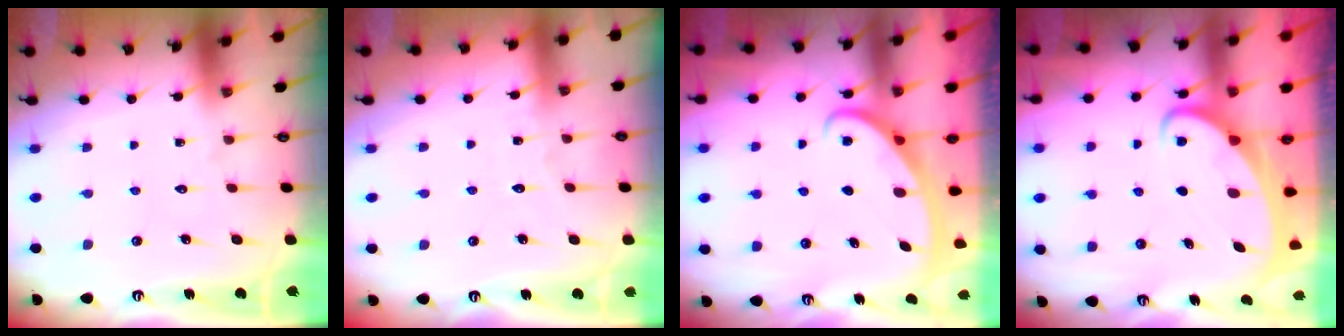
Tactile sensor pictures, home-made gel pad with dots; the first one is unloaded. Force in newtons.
{"total": 3.0, "press": 3.0, "slide": 0.4}
{"total": 2.7, "press": 2.6, "slide": 0.4}
{"total": 2.7, "press": 2.7, "slide": 0.3}